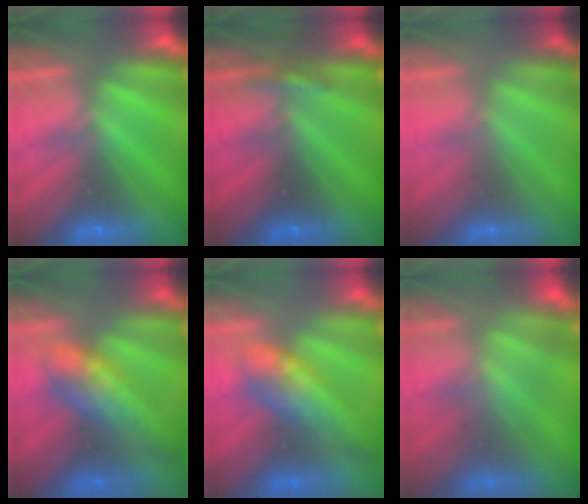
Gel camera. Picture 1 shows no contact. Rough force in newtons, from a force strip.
{"total": 3.0}
{"total": 2.9}
{"total": 9.6}
{"total": 9.6}
{"total": 3.9}